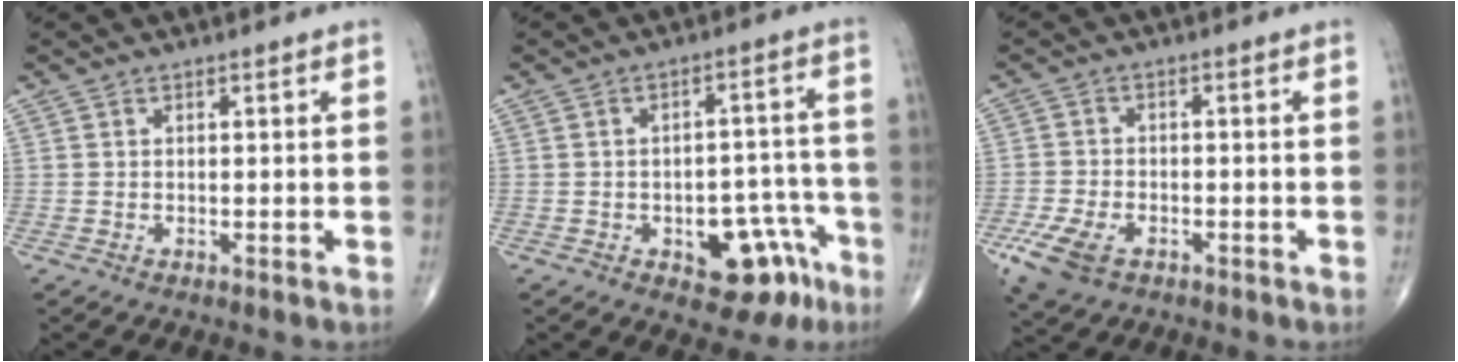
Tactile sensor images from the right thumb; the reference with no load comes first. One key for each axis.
{"total": 11.2, "fx": -5.4, "fy": 6.3, "fz": 7.5, "tx": -0.053, "ty": 0.049, "tz": -0.062}
{"total": 7.6, "fx": -3.9, "fy": 4.4, "fz": 4.9, "tx": -0.105, "ty": 0.005, "tz": -0.069}